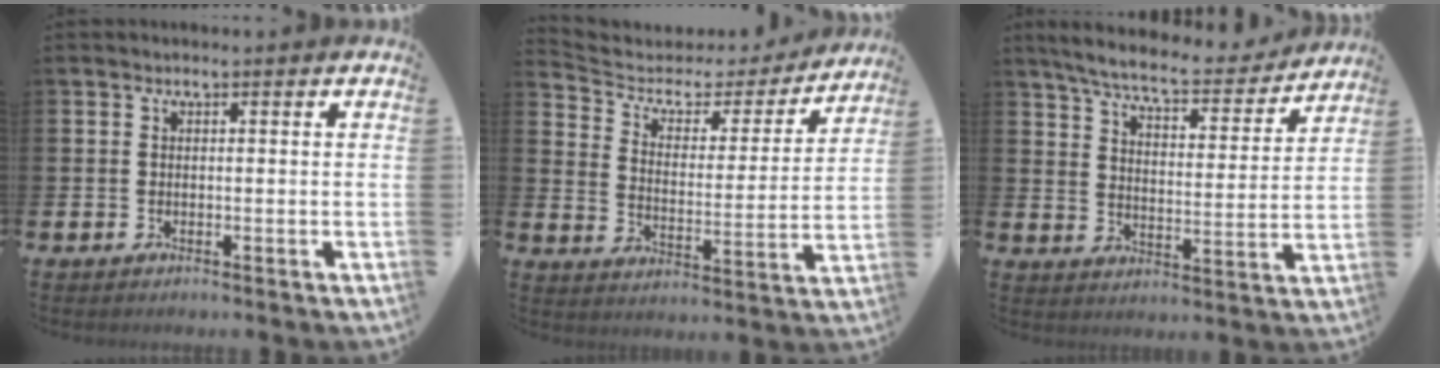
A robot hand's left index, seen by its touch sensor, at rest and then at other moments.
{"total": 5.1, "force": [4.2, 2.6, 1.5], "torque": [-0.057, -0.034, 0.061]}
{"total": 7.5, "force": [6.9, 0.8, 2.7], "torque": [-0.078, -0.047, 0.116]}